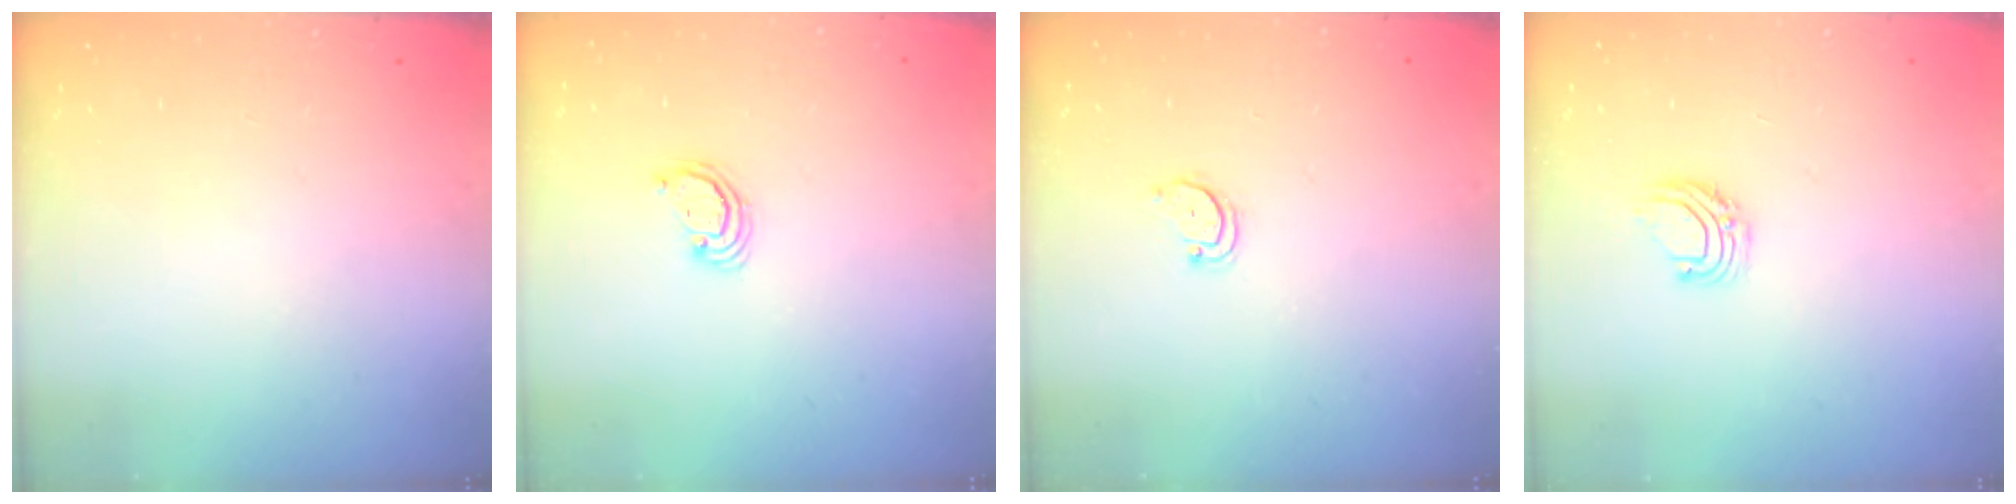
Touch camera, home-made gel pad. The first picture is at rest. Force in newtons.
{"total": 2.3, "press": 2.3, "slide": 0.2}
{"total": 3.0, "press": 3.0, "slide": 0.2}
{"total": 5.8, "press": 5.8, "slide": 0.6}